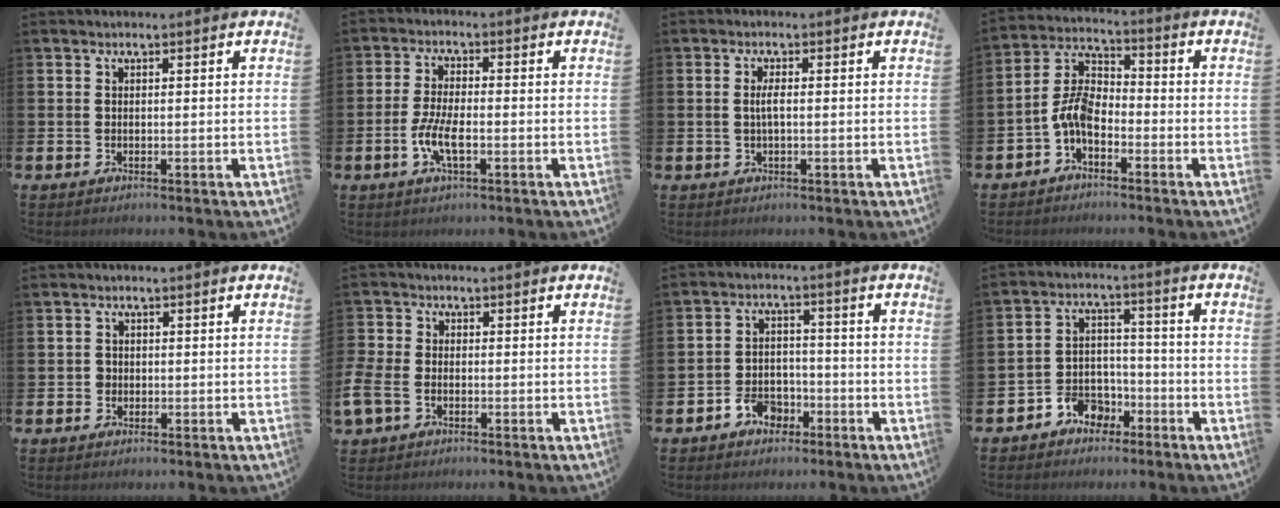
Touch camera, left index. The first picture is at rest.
{"total": 4.7, "force": [-1.4, 1.6, 4.2], "torque": [-0.091, 0.004, -0.027]}
{"total": 1.8, "force": [0.0, 0.4, 1.7], "torque": [-0.031, 0.002, -0.003]}
{"total": 5.6, "force": [-2.3, 3.1, 4.2], "torque": [-0.096, -0.007, -0.052]}
{"total": 1.2, "force": [-0.2, 1.1, 0.2], "torque": [0.002, 0.003, -0.008]}
{"total": 3.3, "force": [-1.4, 2.2, 2.0], "torque": [-0.049, 0.004, -0.031]}
{"total": 4.4, "force": [-3.1, 2.7, 1.5], "torque": [-0.030, 0.013, -0.061]}
{"total": 4.3, "force": [-3.0, 3.0, 0.4], "torque": [-0.017, 0.000, -0.063]}